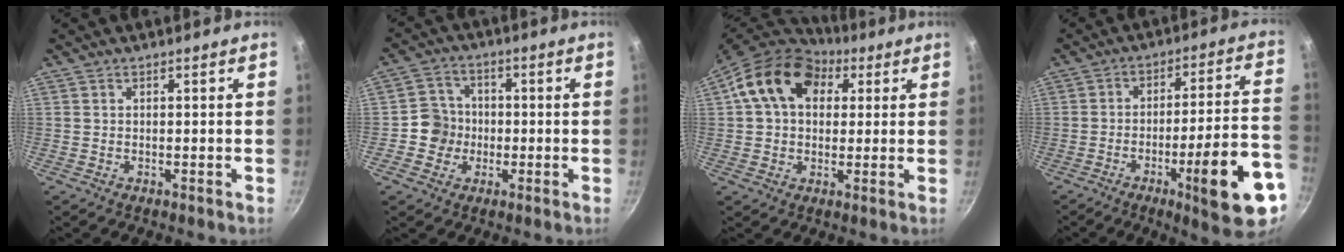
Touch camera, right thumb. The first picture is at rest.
{"total": 6.2, "force": [-1.2, 5.9, 1.5], "torque": [0.006, 0.019, -0.034]}
{"total": 16.2, "force": [4.9, 11.9, 9.8], "torque": [-0.148, 0.022, 0.066]}
{"total": 18.5, "force": [-8.2, 3.4, 16.2], "torque": [-0.202, 0.042, -0.113]}